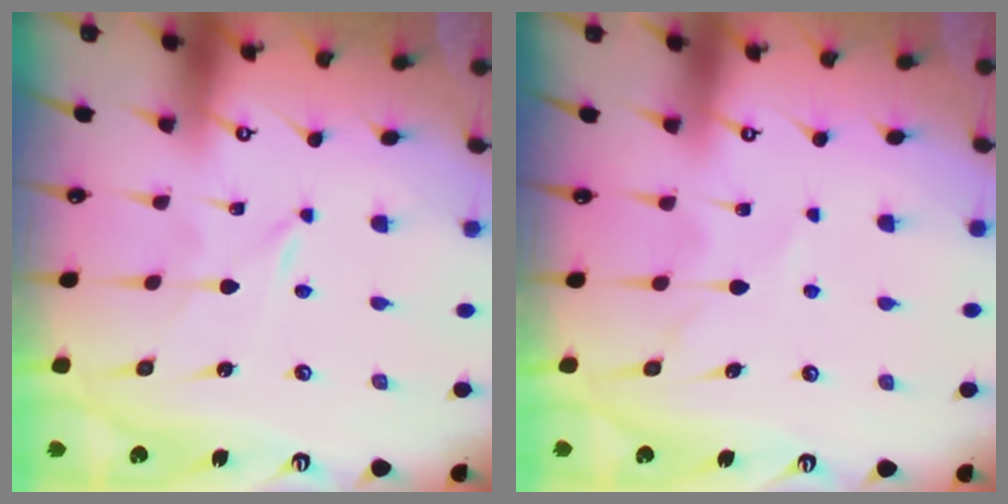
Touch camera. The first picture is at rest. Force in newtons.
{"total": 7.0, "press": 6.9, "slide": 0.6}